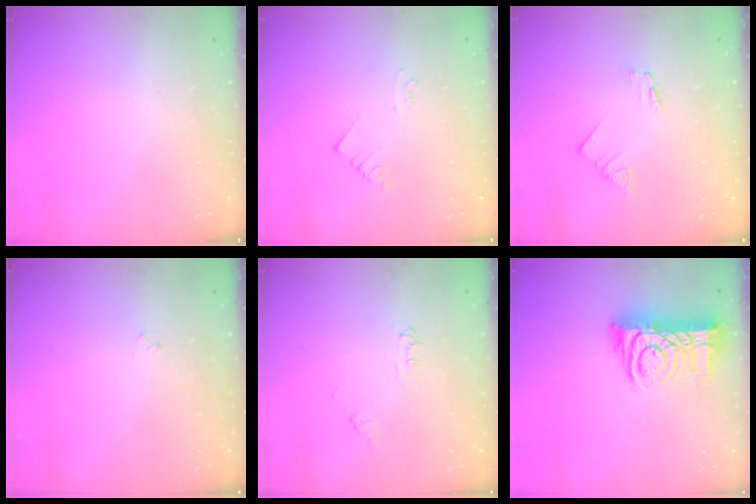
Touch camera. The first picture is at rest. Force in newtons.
{"total": 2.1, "press": 2.1, "slide": 0.3}
{"total": 1.6, "press": 1.6, "slide": 0.1}
{"total": 2.2, "press": 2.1, "slide": 0.3}
{"total": 5.3, "press": 5.3, "slide": 0.6}
{"total": 12.5, "press": 12.4, "slide": 1.3}